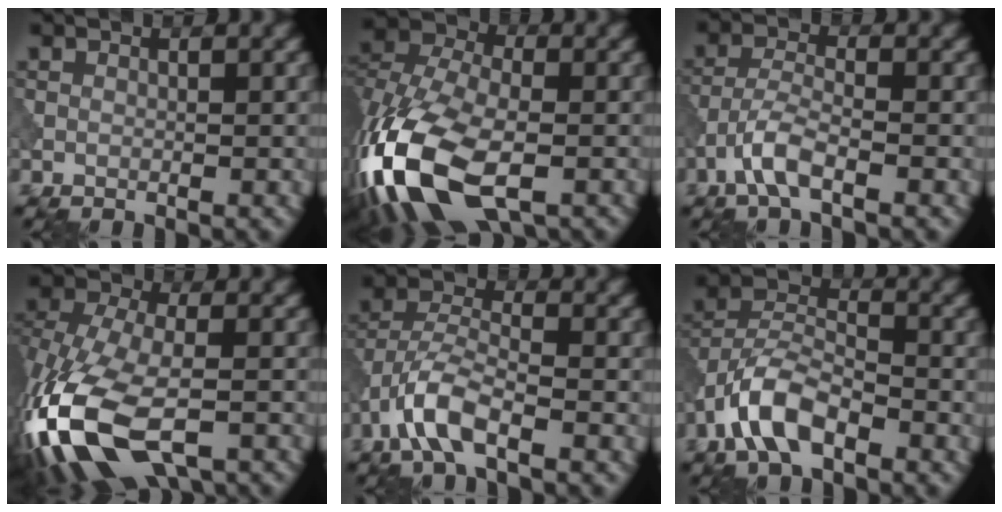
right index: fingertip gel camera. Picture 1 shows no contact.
{"total": 16.6, "force": [-7.2, 9.1, 11.9], "torque": [-0.282, -0.028, -0.135]}
{"total": 3.5, "force": [-2.1, 0.9, 2.6], "torque": [-0.061, 0.006, -0.051]}
{"total": 14.9, "force": [-6.4, 7.4, 11.3], "torque": [-0.275, -0.030, -0.120]}
{"total": 5.3, "force": [-3.0, 1.8, 4.0], "torque": [-0.084, 0.005, -0.068]}
{"total": 5.8, "force": [-3.5, 2.6, 4.0], "torque": [-0.075, 0.011, -0.074]}